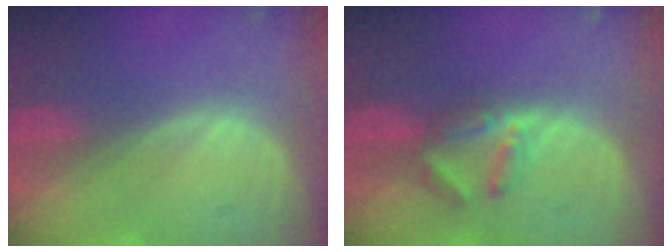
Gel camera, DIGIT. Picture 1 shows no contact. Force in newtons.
{"total": 4.1, "press": 3.9, "slide": 1.1}